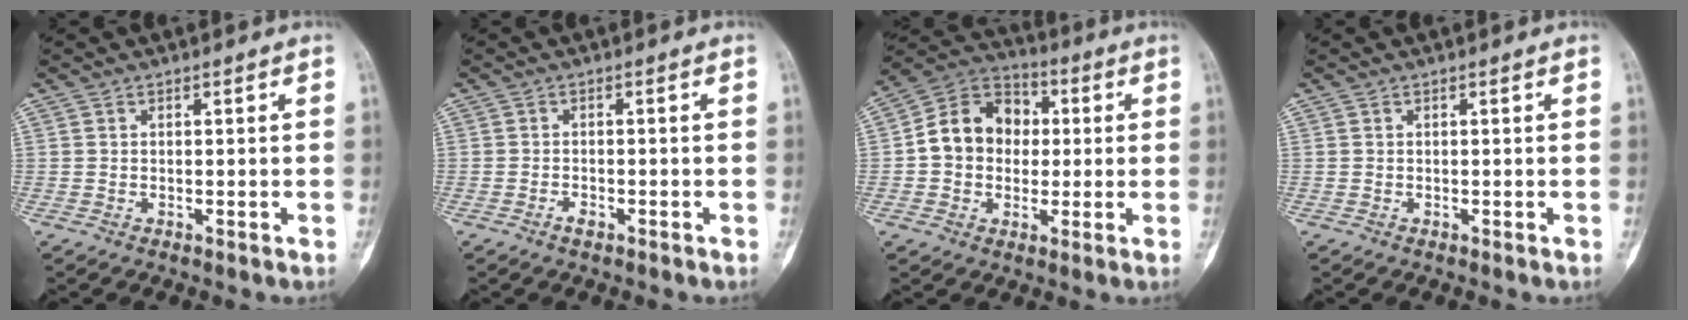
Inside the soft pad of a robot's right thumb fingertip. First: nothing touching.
{"total": 1.5, "force": [-1.1, 0.7, 0.9], "torque": [-0.014, 0.004, -0.020]}
{"total": 13.0, "force": [0.6, 10.7, 7.4], "torque": [-0.089, 0.030, 0.000]}
{"total": 0.0}